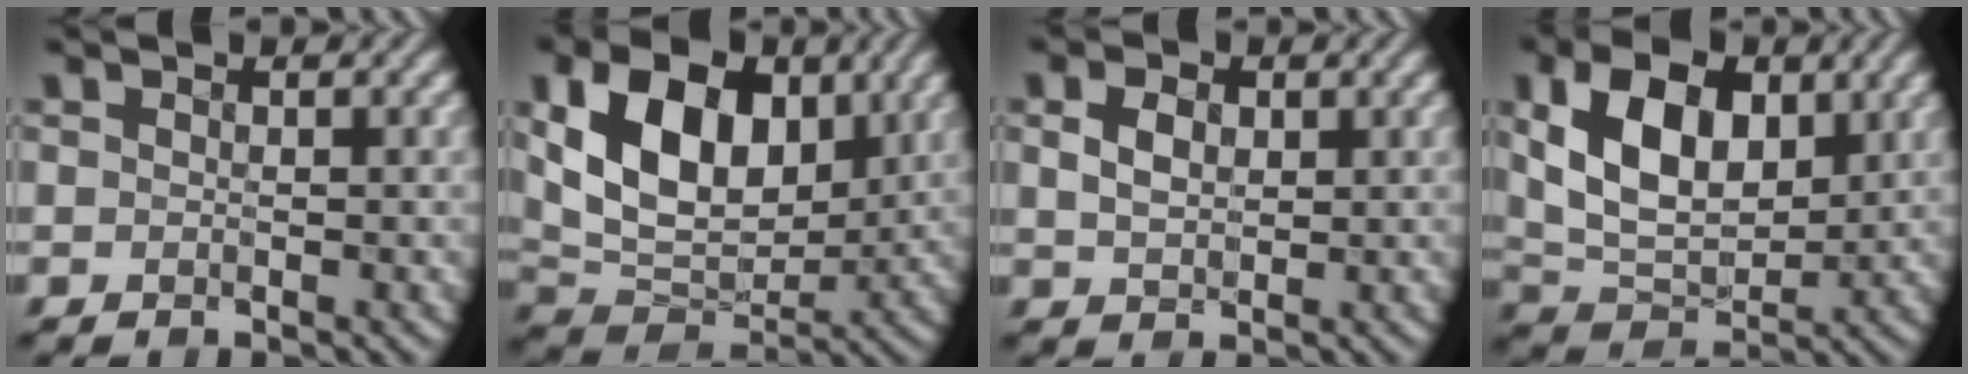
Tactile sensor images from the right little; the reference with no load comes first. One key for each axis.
{"total": 10.9, "fx": 2.4, "fy": 7.1, "fz": 8.0, "tx": -0.155, "ty": -0.002, "tz": 0.047}
{"total": 1.9, "fx": 0.1, "fy": 1.4, "fz": 1.3, "tx": -0.037, "ty": -0.001, "tz": 0.013}
{"total": 8.7, "fx": 2.0, "fy": 5.2, "fz": 6.6, "tx": -0.140, "ty": 0.000, "tz": 0.040}